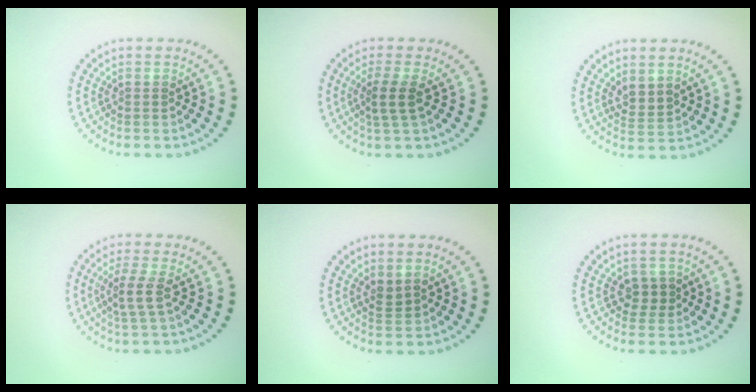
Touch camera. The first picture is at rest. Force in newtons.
{"total": 2.3, "press": 1.9, "slide": 1.4}
{"total": 2.0, "press": 1.4, "slide": 1.3}
{"total": 2.2, "press": 1.7, "slide": 1.3}
{"total": 1.2, "press": 1.0, "slide": 0.7}
{"total": 1.7, "press": 1.5, "slide": 0.9}